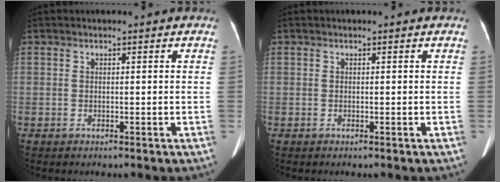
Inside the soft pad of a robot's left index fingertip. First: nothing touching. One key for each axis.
{"total": 0.0}